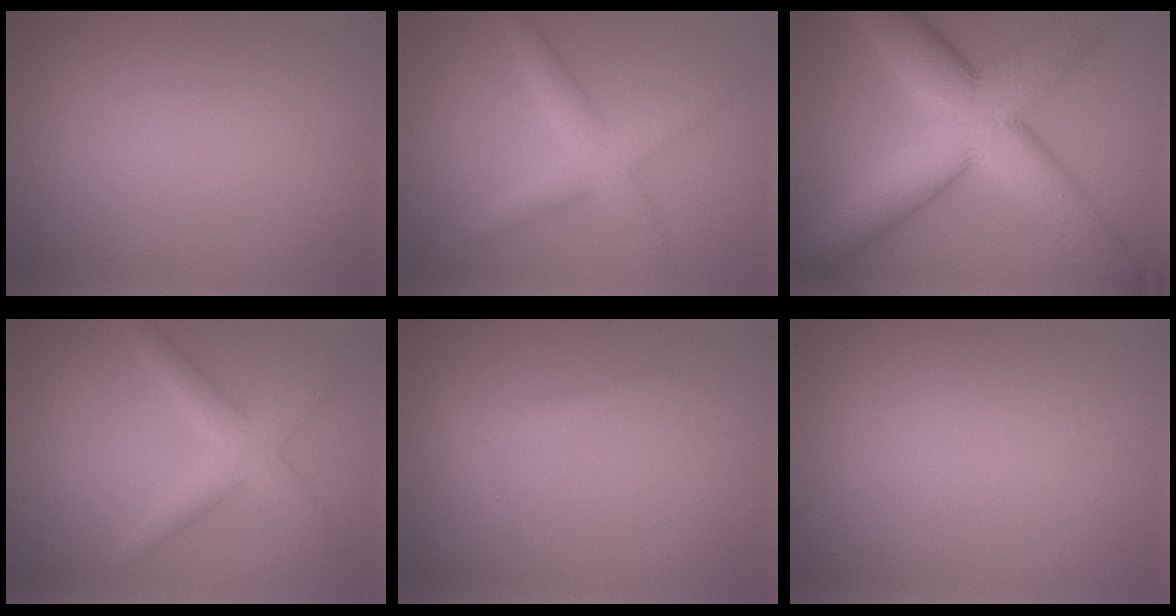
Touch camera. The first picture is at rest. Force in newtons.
{"total": 3.6, "press": 3.6, "slide": 0.0}
{"total": 13.3, "press": 13.3, "slide": 0.6}
{"total": 3.2, "press": 3.2, "slide": 0.1}
{"total": 1.3, "press": 1.3, "slide": 0.1}
{"total": 0.0}